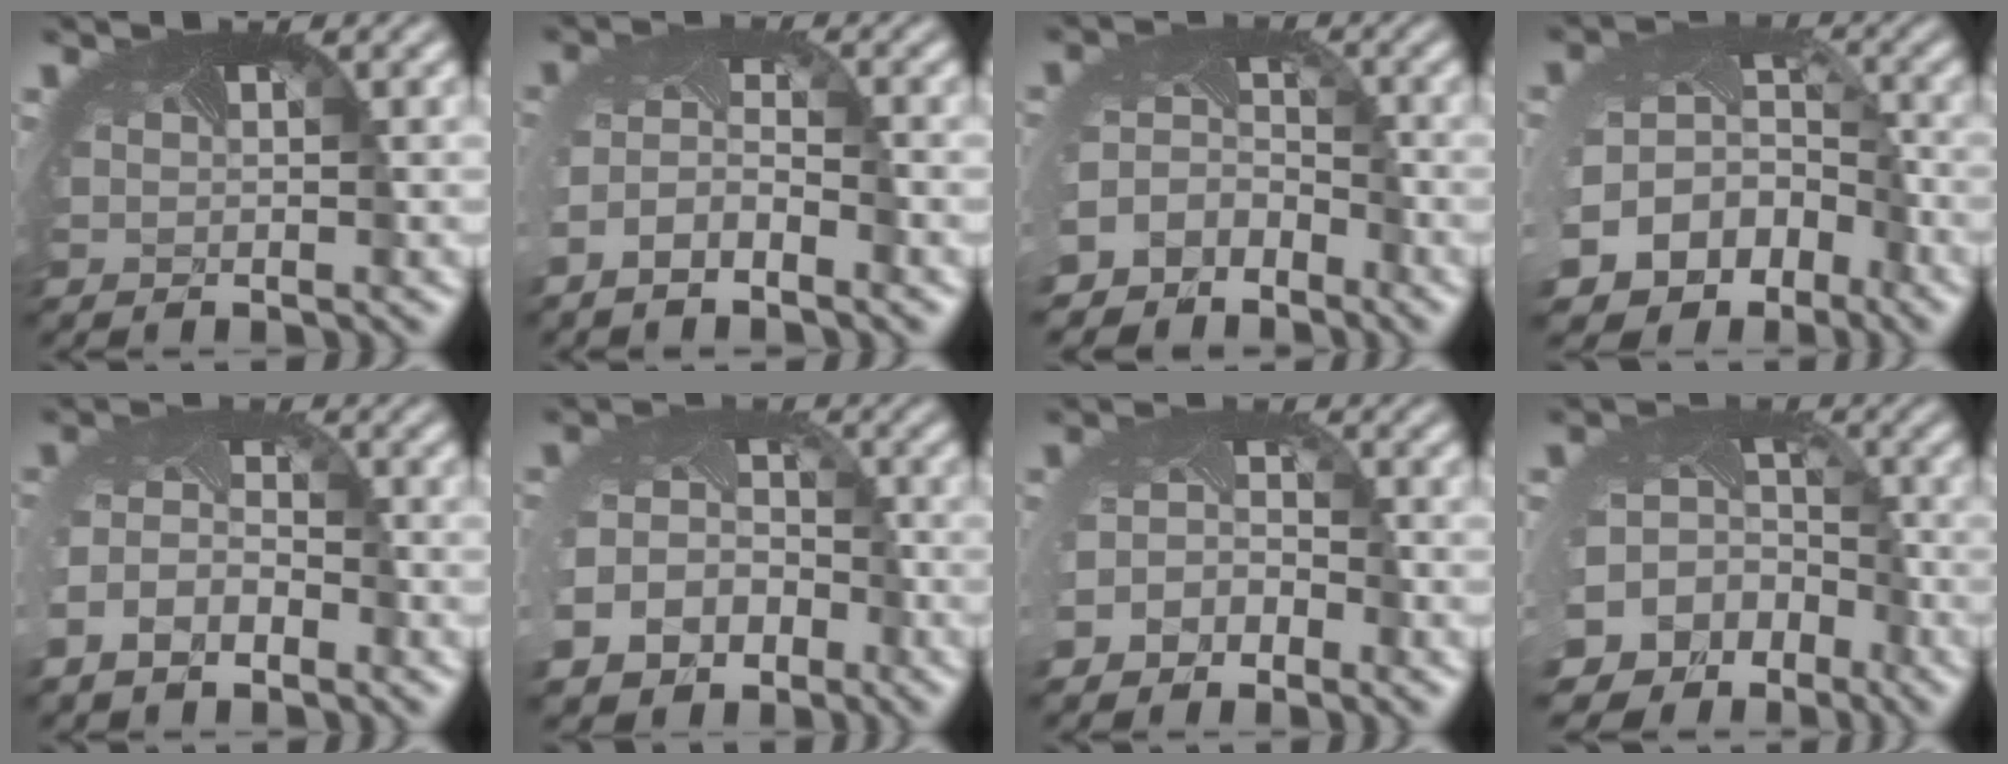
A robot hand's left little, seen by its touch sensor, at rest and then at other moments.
{"total": 3.5, "force": [-2.5, 1.2, 2.1], "torque": [-0.046, -0.006, -0.052]}
{"total": 6.5, "force": [-4.4, 4.7, 1.0], "torque": [-0.036, -0.016, -0.059]}
{"total": 15.9, "force": [-7.6, 12.4, 6.3], "torque": [-0.155, -0.065, -0.098]}
{"total": 4.5, "force": [-2.8, 2.7, 2.3], "torque": [-0.056, -0.010, -0.054]}
{"total": 11.2, "force": [-5.3, 9.1, 3.7], "torque": [-0.101, -0.055, -0.075]}
{"total": 3.4, "force": [-2.0, 2.3, 1.6], "torque": [-0.029, -0.005, -0.041]}
{"total": 16.8, "force": [-7.5, 13.8, 6.0], "torque": [-0.162, -0.061, -0.103]}